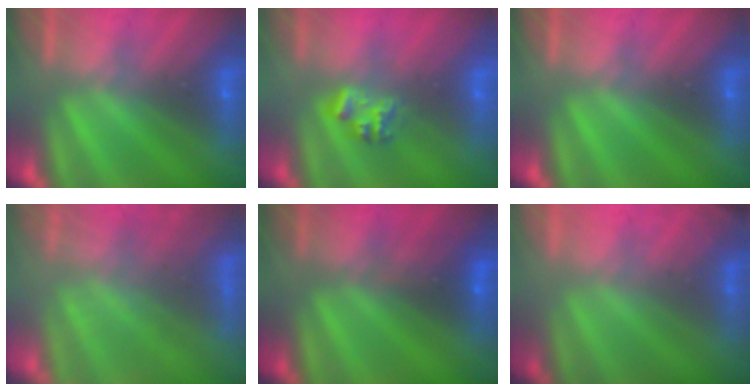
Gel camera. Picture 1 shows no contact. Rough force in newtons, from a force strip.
{"total": 2.3}
{"total": 0.0}
{"total": 10.1}
{"total": 5.3}
{"total": 2.0}